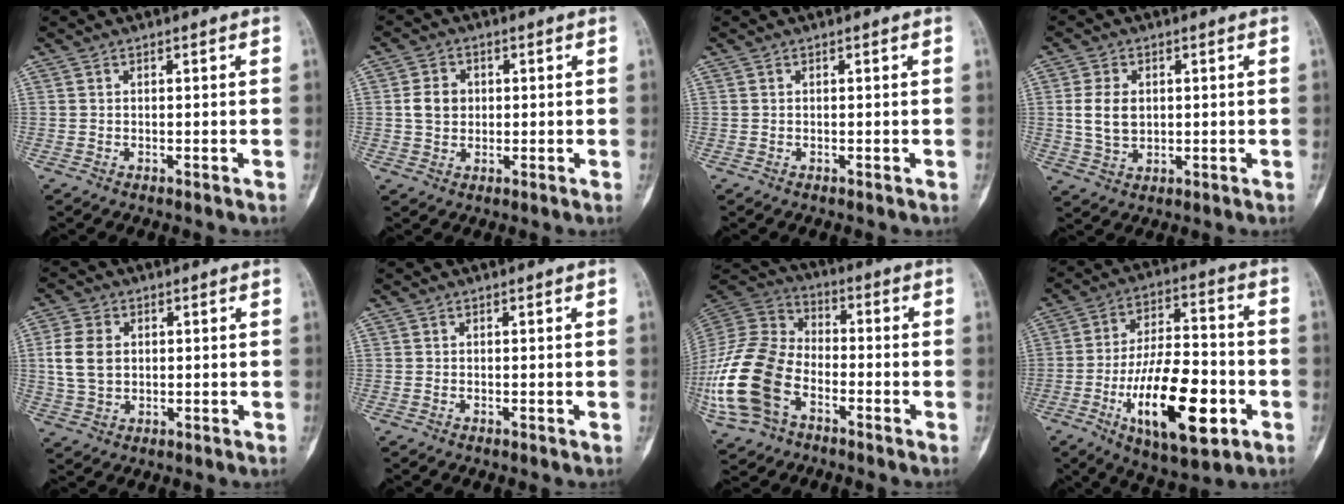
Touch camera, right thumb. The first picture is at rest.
{"total": 4.7, "force": [0.5, 3.9, 2.5], "torque": [-0.032, 0.003, 0.006]}
{"total": 0.0}
{"total": 6.4, "force": [0.8, 4.5, 4.5], "torque": [-0.080, -0.004, 0.022]}
{"total": 7.3, "force": [1.0, 5.3, 4.9], "torque": [-0.098, 0.002, 0.022]}
{"total": 0.0}
{"total": 21.9, "force": [-7.6, 14.4, 14.6], "torque": [-0.341, 0.031, -0.144]}
{"total": 20.5, "force": [-6.8, 8.5, 17.4], "torque": [-0.278, 0.024, -0.102]}